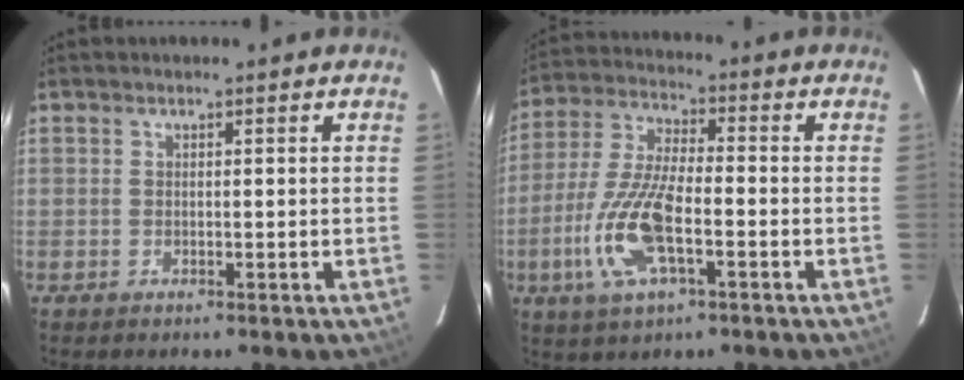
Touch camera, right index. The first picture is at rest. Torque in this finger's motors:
{"motor_torque": [1.59, -0.55, 0.40, 0.13]}